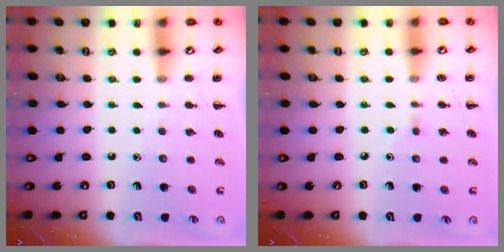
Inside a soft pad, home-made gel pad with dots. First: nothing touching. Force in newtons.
{"total": 3.2, "press": 3.0, "slide": 1.2}